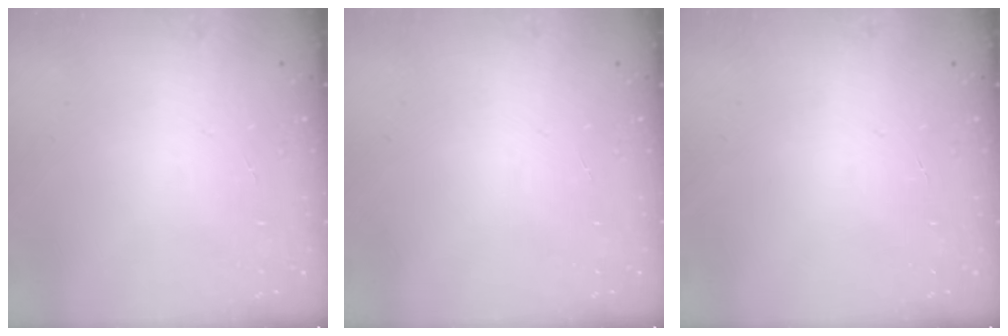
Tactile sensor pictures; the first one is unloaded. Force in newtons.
{"total": 0.0}
{"total": 0.0}